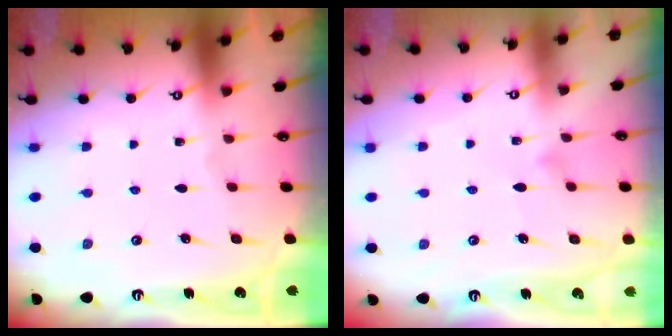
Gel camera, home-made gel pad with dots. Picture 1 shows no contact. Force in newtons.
{"total": 7.3, "press": 7.3, "slide": 0.4}